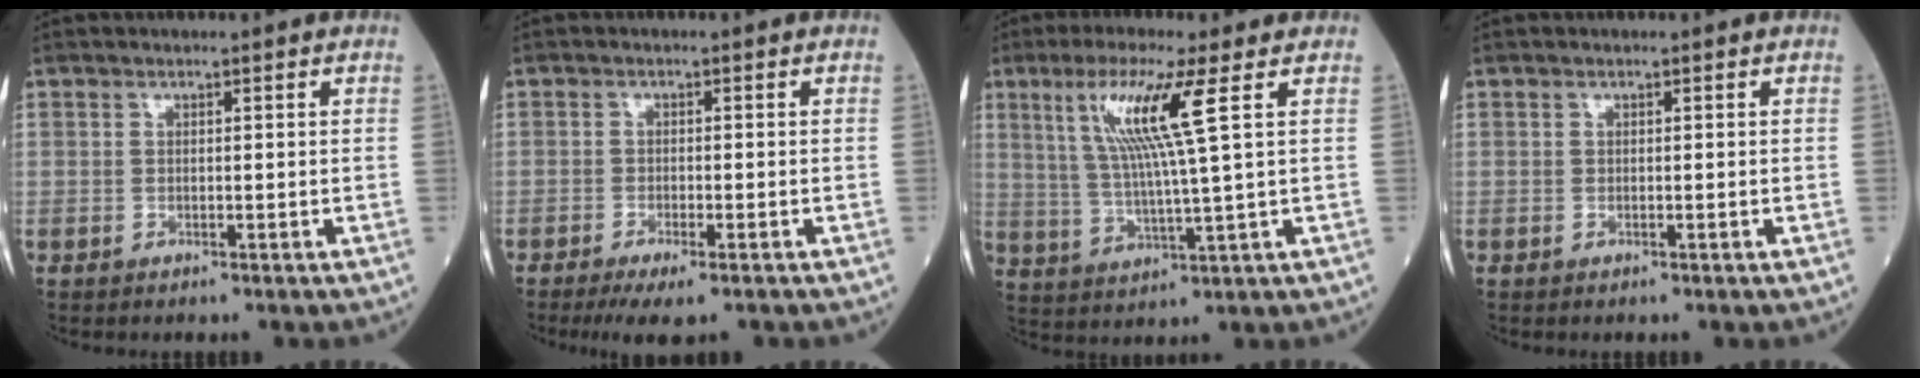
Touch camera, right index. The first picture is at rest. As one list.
[{"total": 5.4, "force": [-3.9, 0.8, 3.6], "torque": [-0.060, -0.013, -0.059]}, {"total": 9.9, "force": [3.7, -1.3, 9.1], "torque": [-0.184, 0.001, 0.074]}, {"total": 0.0}]